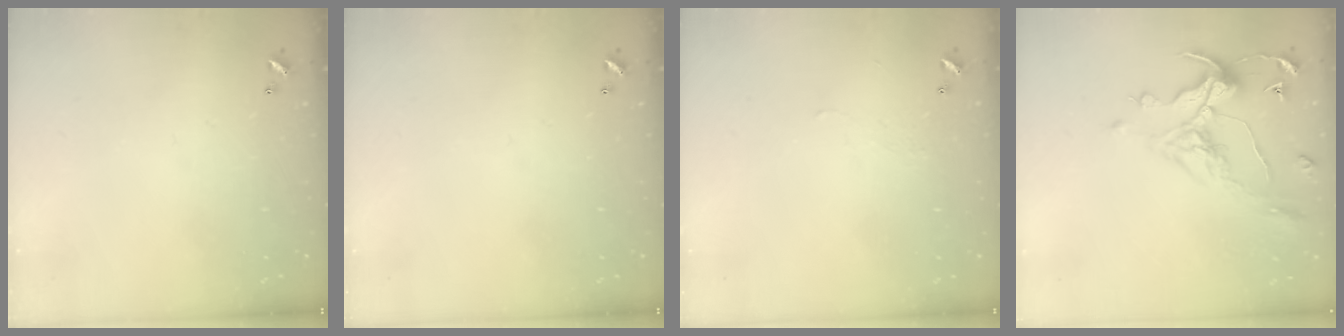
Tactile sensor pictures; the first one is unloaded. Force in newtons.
{"total": 0.0}
{"total": 2.3, "press": 2.2, "slide": 0.5}
{"total": 1.0, "press": 0.2, "slide": 1.0}